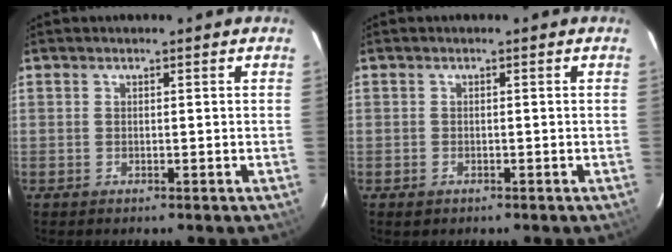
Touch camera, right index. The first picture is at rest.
{"total": 1.1, "force": [-0.7, 0.8, 0.4], "torque": [-0.007, 0.000, -0.009]}